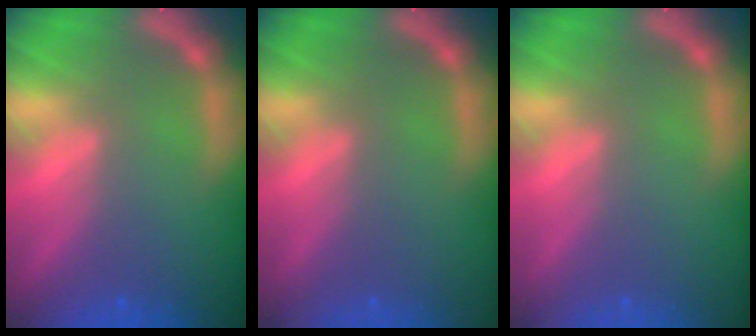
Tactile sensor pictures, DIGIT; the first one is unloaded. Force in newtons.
{"total": 0.0}
{"total": 0.0}